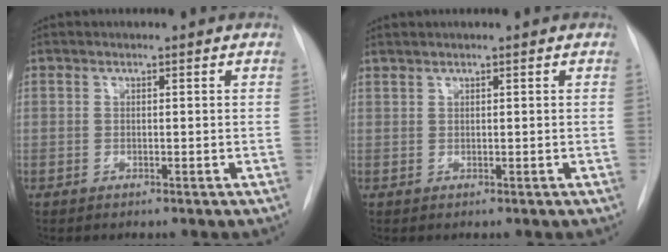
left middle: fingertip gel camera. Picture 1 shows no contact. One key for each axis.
{"total": 0.8, "fx": 0.8, "fy": -0.1, "fz": 0.2, "tx": -0.007, "ty": 0.006, "tz": 0.021}